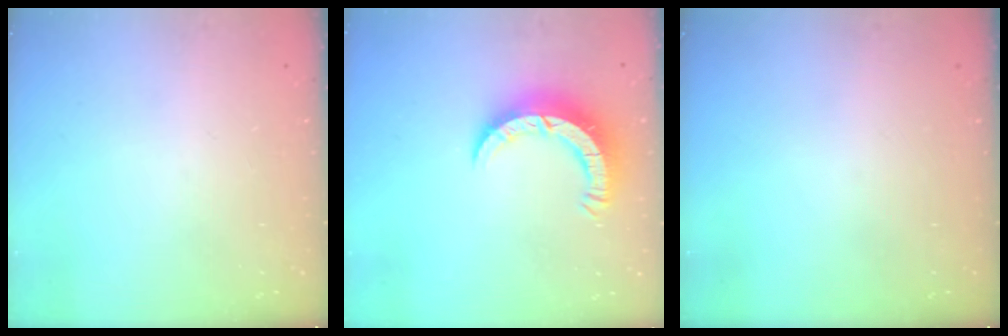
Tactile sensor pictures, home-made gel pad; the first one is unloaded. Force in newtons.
{"total": 8.6, "press": 8.5, "slide": 0.8}
{"total": 0.0}